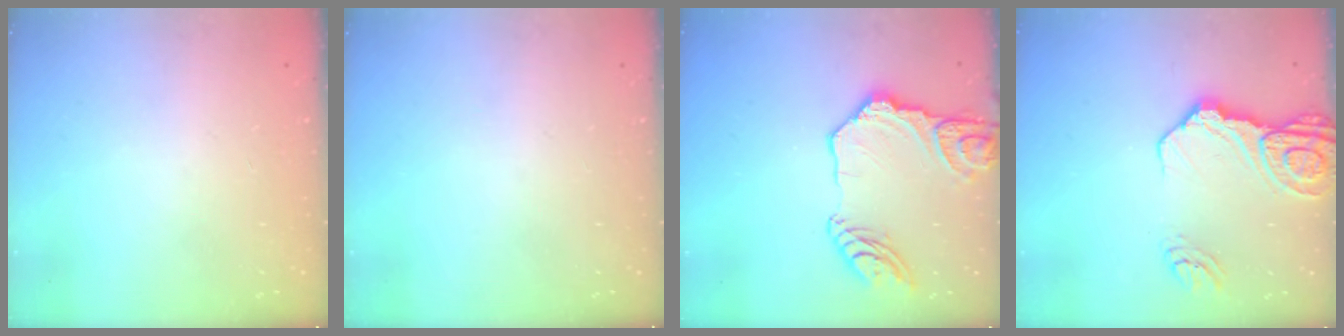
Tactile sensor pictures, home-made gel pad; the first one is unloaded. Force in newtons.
{"total": 0.0}
{"total": 16.9, "press": 16.8, "slide": 1.9}
{"total": 16.1, "press": 16.0, "slide": 1.9}